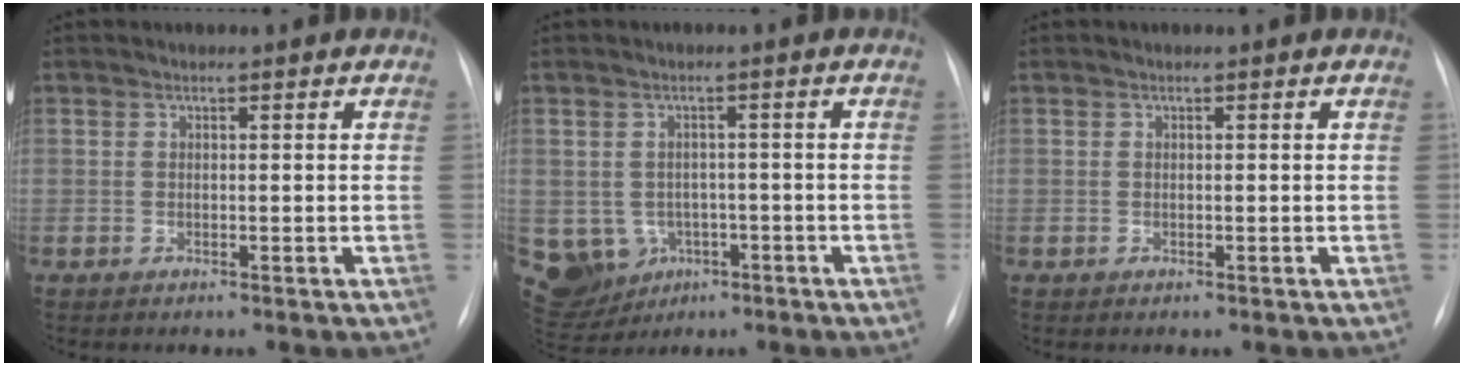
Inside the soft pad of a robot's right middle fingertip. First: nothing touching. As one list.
[{"total": 11.6, "force": [-3.8, 10.4, 3.4], "torque": [-0.102, 0.016, -0.040]}, {"total": 0.0}]